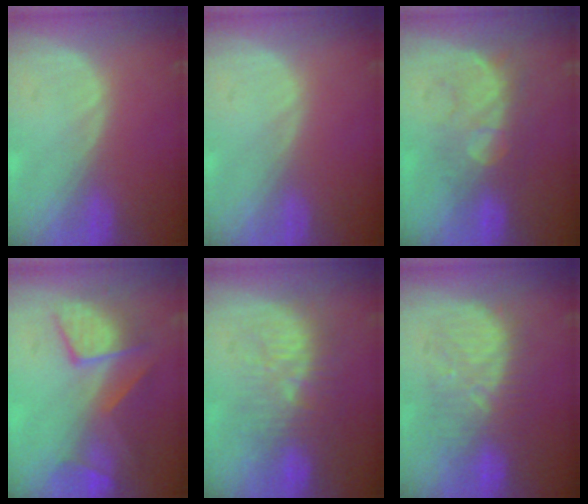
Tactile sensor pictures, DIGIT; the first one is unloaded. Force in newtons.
{"total": 0.0}
{"total": 8.3, "press": 7.7, "slide": 3.1}
{"total": 8.6, "press": 8.2, "slide": 2.6}
{"total": 9.4, "press": 8.9, "slide": 2.9}
{"total": 8.9, "press": 8.9, "slide": 0.4}